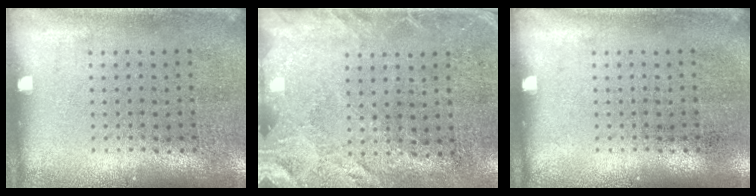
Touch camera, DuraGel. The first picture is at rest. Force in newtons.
{"total": 2.6, "press": 2.0, "slide": 1.6}
{"total": 0.0}